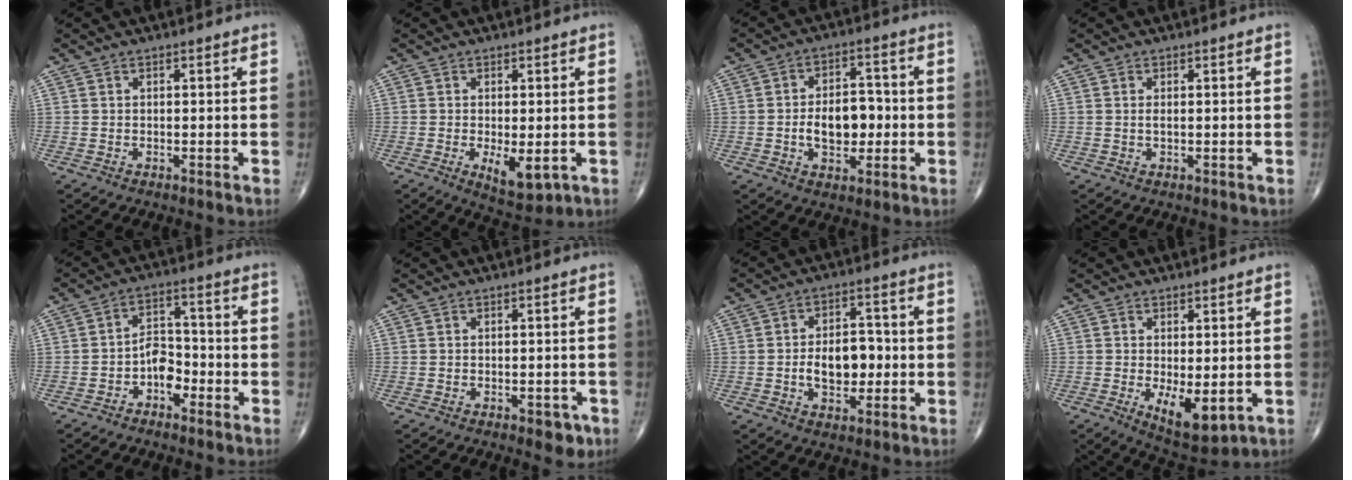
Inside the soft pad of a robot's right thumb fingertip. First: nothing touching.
{"total": 6.2, "force": [-1.4, 2.6, 5.4], "torque": [-0.077, -0.017, -0.012]}
{"total": 9.5, "force": [-1.2, 5.9, 7.4], "torque": [-0.095, 0.017, -0.020]}
{"total": 0.9, "force": [0.1, 0.4, 0.8], "torque": [-0.019, -0.002, 0.002]}
{"total": 5.9, "force": [-2.7, 3.8, 3.7], "torque": [-0.038, 0.032, -0.055]}
{"total": 3.2, "force": [-1.6, 1.6, 2.2], "torque": [-0.015, 0.004, -0.016]}
{"total": 9.4, "force": [-1.2, 5.8, 7.3], "torque": [-0.093, 0.017, -0.020]}
{"total": 7.8, "force": [-1.5, 3.4, 6.9], "torque": [-0.099, -0.022, -0.011]}